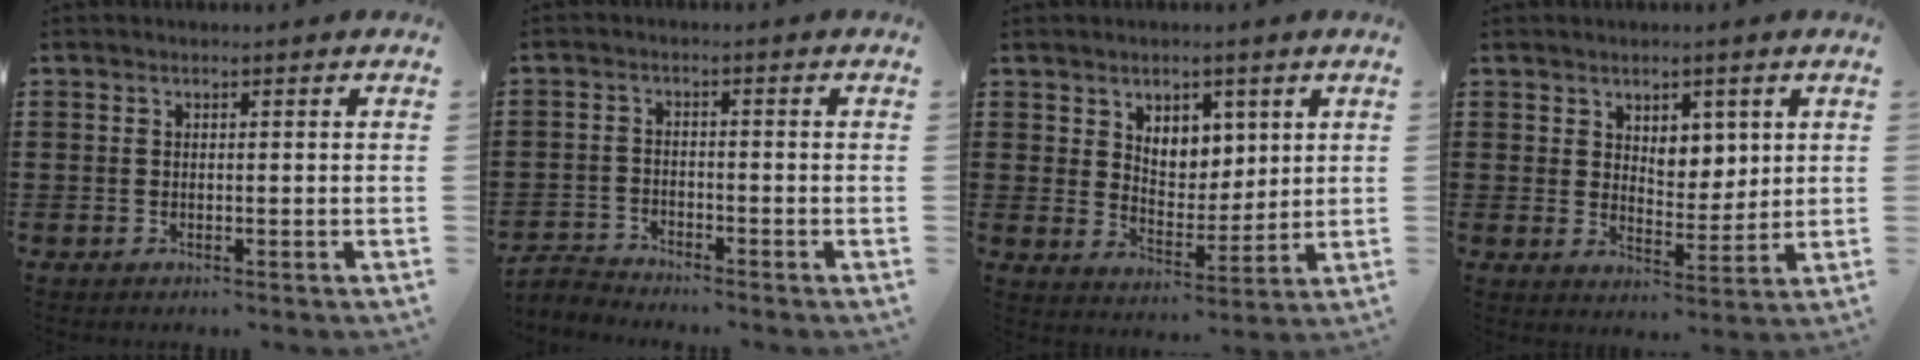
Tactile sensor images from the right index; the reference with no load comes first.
{"total": 2.5, "force": [-2.5, 0.4, 0.1], "torque": [-0.016, 0.001, -0.055]}
{"total": 5.2, "force": [3.4, 3.7, 1.4], "torque": [-0.040, -0.002, 0.060]}
{"total": 4.4, "force": [2.9, 2.9, 1.6], "torque": [-0.028, -0.003, 0.049]}